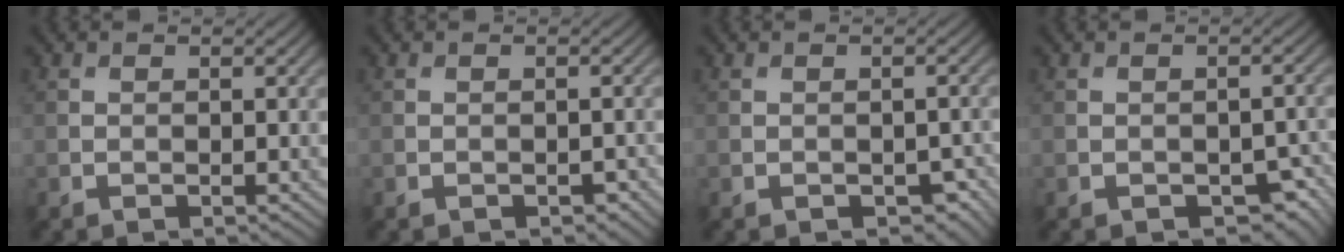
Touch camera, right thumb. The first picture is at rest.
{"total": 0.9, "force": [-0.5, 0.5, 0.5], "torque": [-0.007, -0.004, -0.007]}
{"total": 2.9, "force": [-1.2, 1.7, 1.9], "torque": [-0.026, -0.010, -0.009]}
{"total": 4.3, "force": [-1.9, 2.5, 3.0], "torque": [-0.037, -0.012, -0.016]}